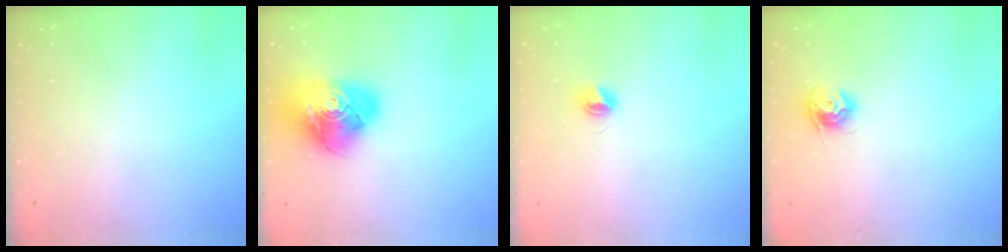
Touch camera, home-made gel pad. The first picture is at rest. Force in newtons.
{"total": 18.9, "press": 18.8, "slide": 2.1}
{"total": 4.9, "press": 4.9, "slide": 0.4}
{"total": 9.6, "press": 9.6, "slide": 0.4}